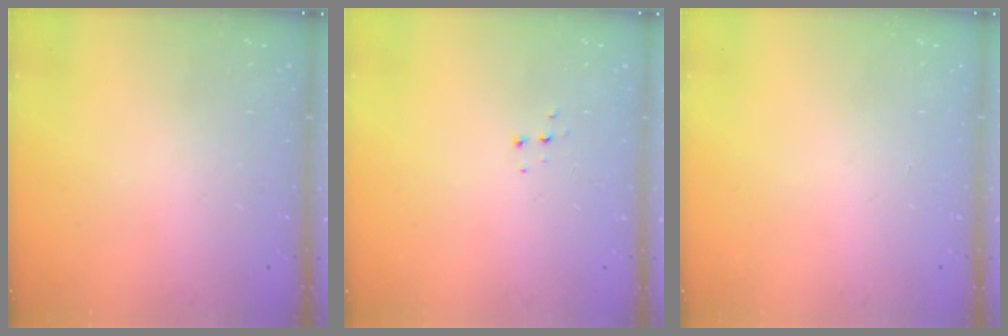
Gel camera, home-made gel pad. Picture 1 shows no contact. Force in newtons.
{"total": 4.5, "press": 4.5, "slide": 0.4}
{"total": 0.0}